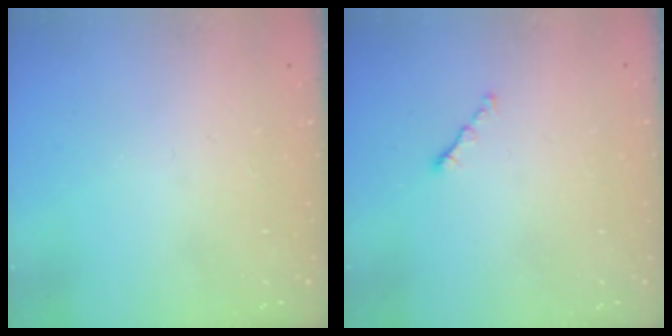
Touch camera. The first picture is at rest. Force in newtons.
{"total": 0.8, "press": 0.6, "slide": 0.4}